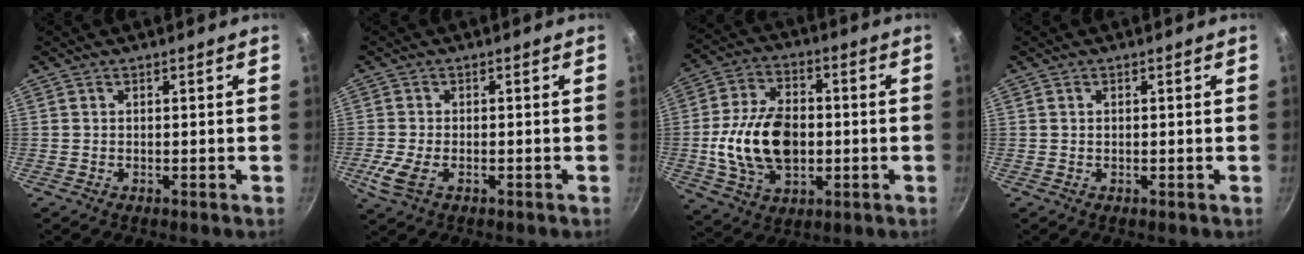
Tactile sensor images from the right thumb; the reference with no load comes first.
{"total": 4.8, "force": [-1.6, 2.6, 3.7], "torque": [-0.085, -0.006, -0.034]}
{"total": 17.0, "force": [-1.3, 11.1, 12.7], "torque": [-0.212, 0.016, -0.020]}
{"total": 0.5, "force": [0.1, 0.4, 0.3], "torque": [-0.007, 0.002, 0.003]}